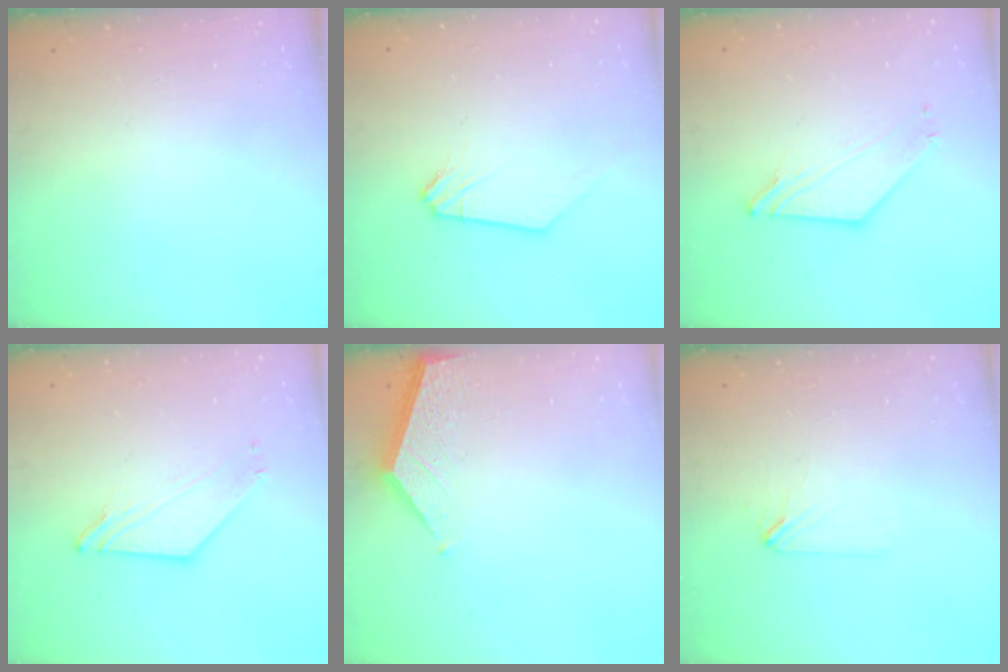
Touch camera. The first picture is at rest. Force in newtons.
{"total": 0.8, "press": 0.7, "slide": 0.1}
{"total": 2.9, "press": 2.9, "slide": 0.2}
{"total": 2.9, "press": 2.9, "slide": 0.2}
{"total": 3.7, "press": 3.7, "slide": 0.3}
{"total": 1.8, "press": 1.7, "slide": 0.4}